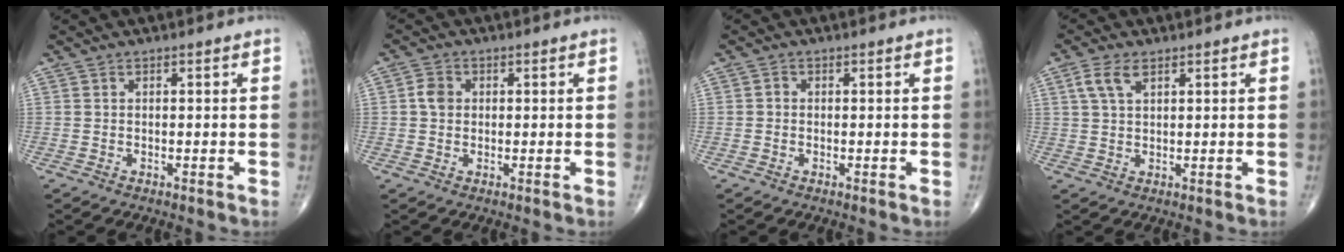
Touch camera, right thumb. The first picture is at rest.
{"total": 2.9, "force": [0.3, 2.4, 1.6], "torque": [-0.022, 0.003, 0.002]}
{"total": 0.7, "force": [-0.1, 0.6, 0.3], "torque": [-0.002, 0.001, -0.007]}
{"total": 4.1, "force": [2.0, 2.0, 3.0], "torque": [-0.063, 0.006, 0.043]}